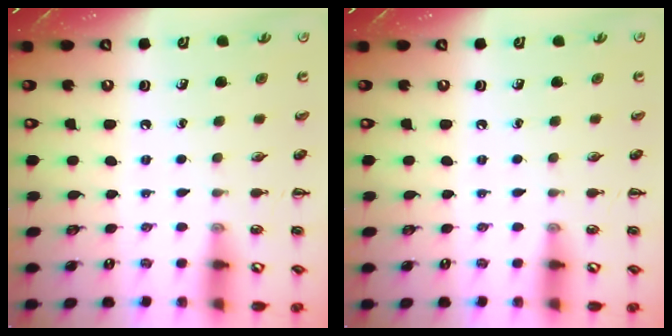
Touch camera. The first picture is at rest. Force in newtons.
{"total": 0.0}